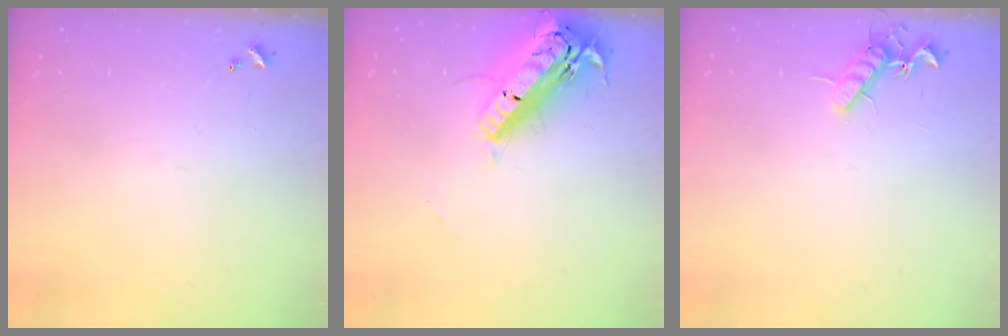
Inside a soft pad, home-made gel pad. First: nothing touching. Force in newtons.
{"total": 21.3, "press": 20.9, "slide": 4.3}
{"total": 8.3, "press": 8.2, "slide": 1.0}